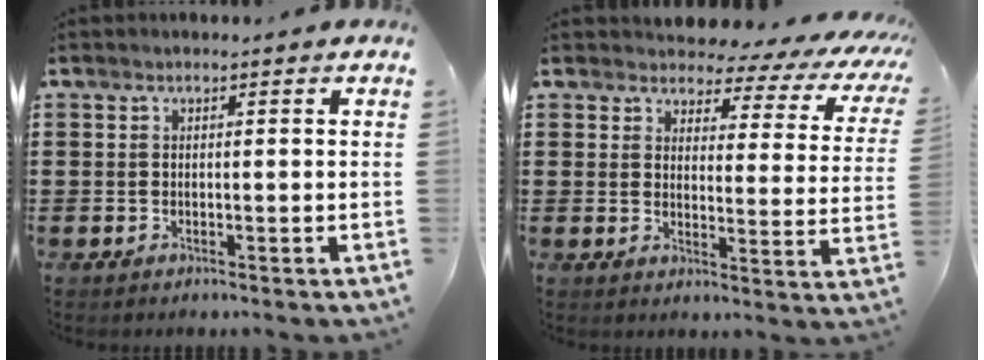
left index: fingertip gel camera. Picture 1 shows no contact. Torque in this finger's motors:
{"motor_torque": [2.14, 0.00, 0.16, -0.05]}